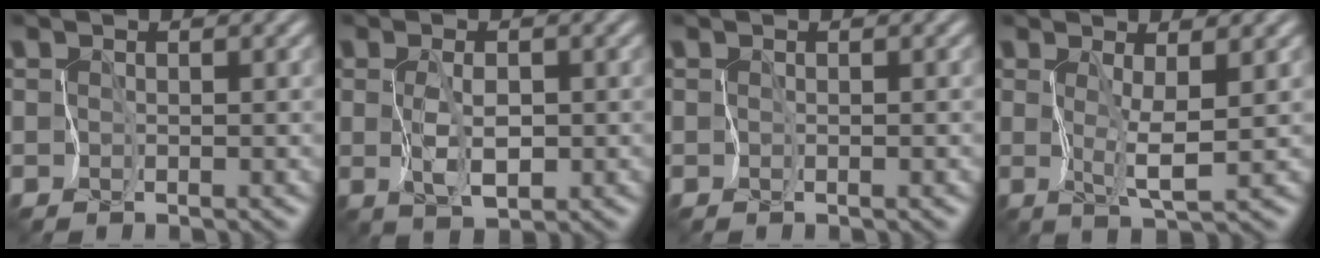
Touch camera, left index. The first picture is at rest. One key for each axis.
{"total": 2.5, "fx": -0.2, "fy": 1.2, "fz": 2.2, "tx": -0.049, "ty": -0.006, "tz": 0.002}
{"total": 0.0}
{"total": 2.5, "fx": 0.7, "fy": 0.0, "fz": 2.3, "tx": -0.049, "ty": -0.008, "tz": 0.019}